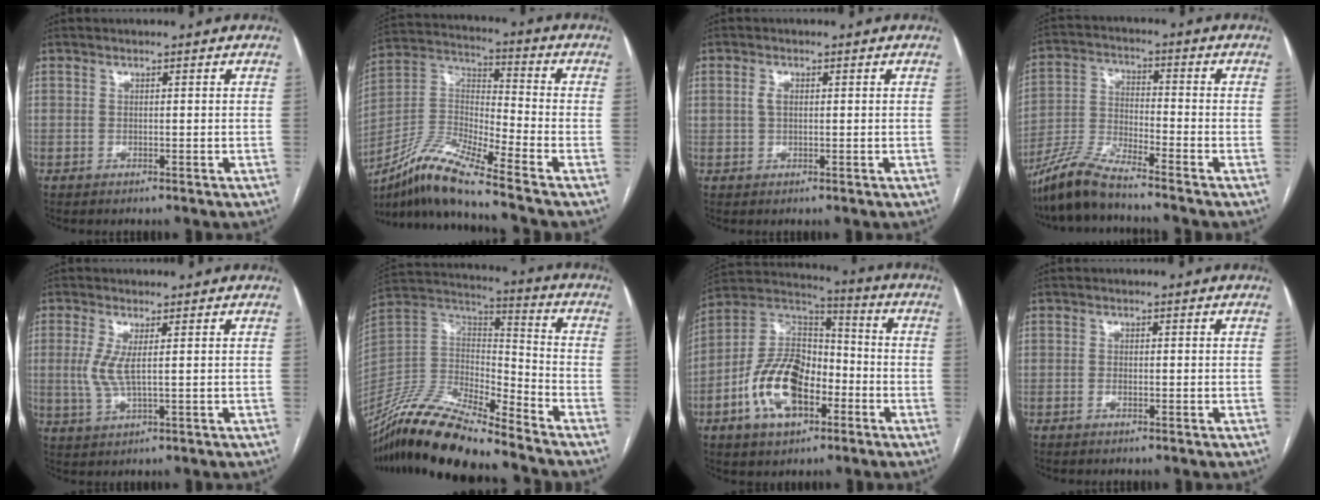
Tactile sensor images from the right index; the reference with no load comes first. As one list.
[{"total": 13.0, "force": [-10.6, -0.4, 7.4], "torque": [-0.157, 0.002, -0.202]}, {"total": 2.0, "force": [0.4, 1.2, 1.5], "torque": [-0.034, 0.007, 0.009]}, {"total": 9.1, "force": [-7.8, 0.6, 4.5], "torque": [-0.099, -0.015, -0.157]}, {"total": 4.3, "force": [0.6, 0.8, 4.2], "torque": [-0.102, -0.005, 0.015]}, {"total": 19.2, "force": [-16.5, 2.6, 9.5], "torque": [-0.195, 0.001, -0.314]}, {"total": 15.8, "force": [-5.7, 8.6, 11.9], "torque": [-0.245, 0.018, -0.099]}, {"total": 0.9, "force": [-0.4, 0.4, 0.7], "torque": [-0.015, -0.004, -0.006]}]